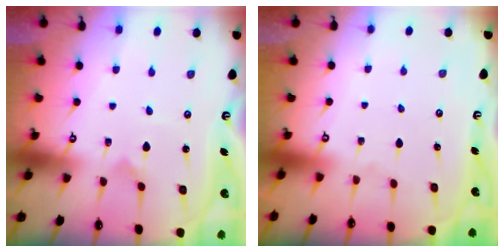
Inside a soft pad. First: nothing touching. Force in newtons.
{"total": 0.0}